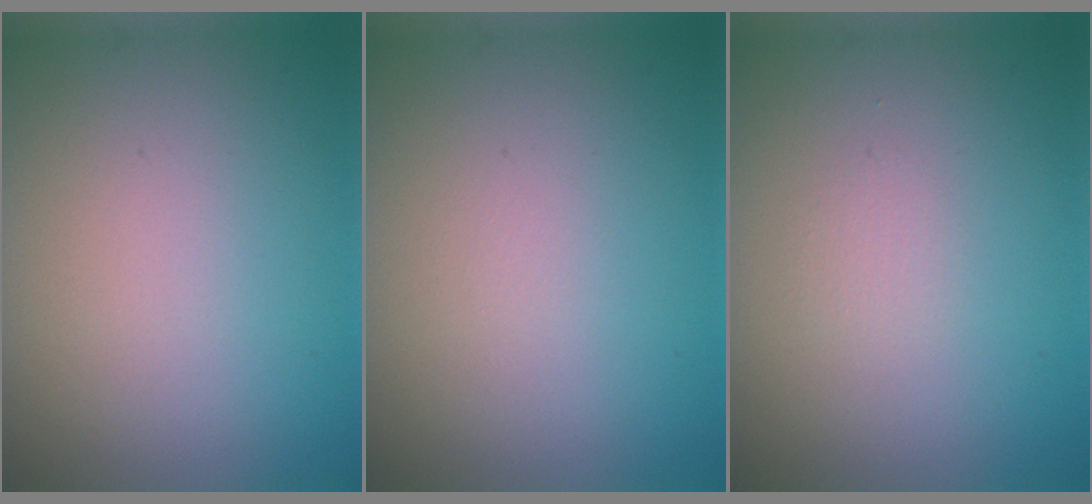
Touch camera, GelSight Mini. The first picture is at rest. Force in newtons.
{"total": 0.0}
{"total": 0.6, "press": 0.6, "slide": 0.0}